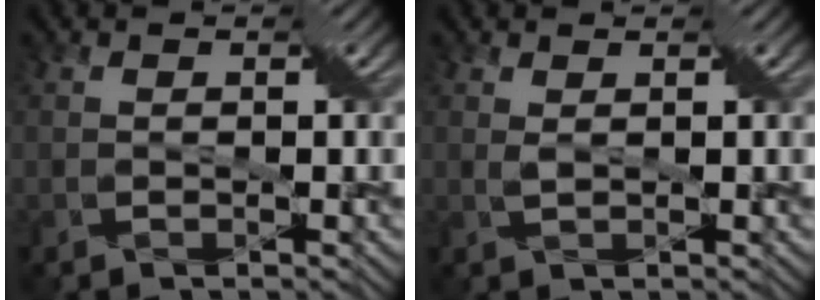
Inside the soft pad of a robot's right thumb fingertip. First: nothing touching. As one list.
[{"total": 1.4, "force": [0.6, 0.2, 1.2], "torque": [-0.027, 0.004, 0.015]}]